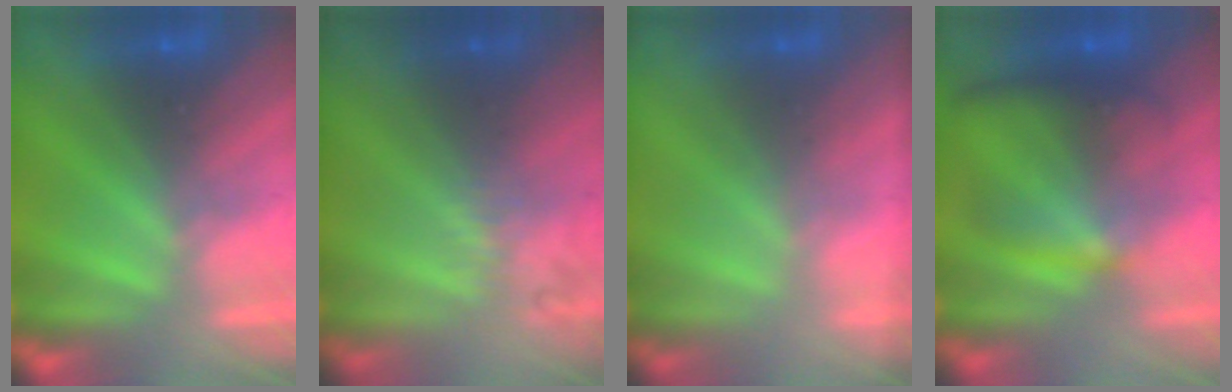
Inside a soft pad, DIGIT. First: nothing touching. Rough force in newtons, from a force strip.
{"total": 2.4}
{"total": 1.7}
{"total": 8.9}